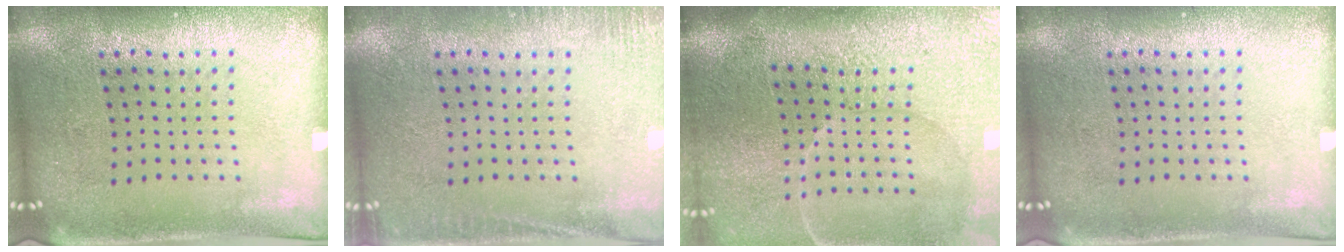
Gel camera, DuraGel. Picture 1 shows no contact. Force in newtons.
{"total": 2.0, "press": 2.0, "slide": 0.3}
{"total": 4.5, "press": 3.8, "slide": 2.5}
{"total": 0.0}